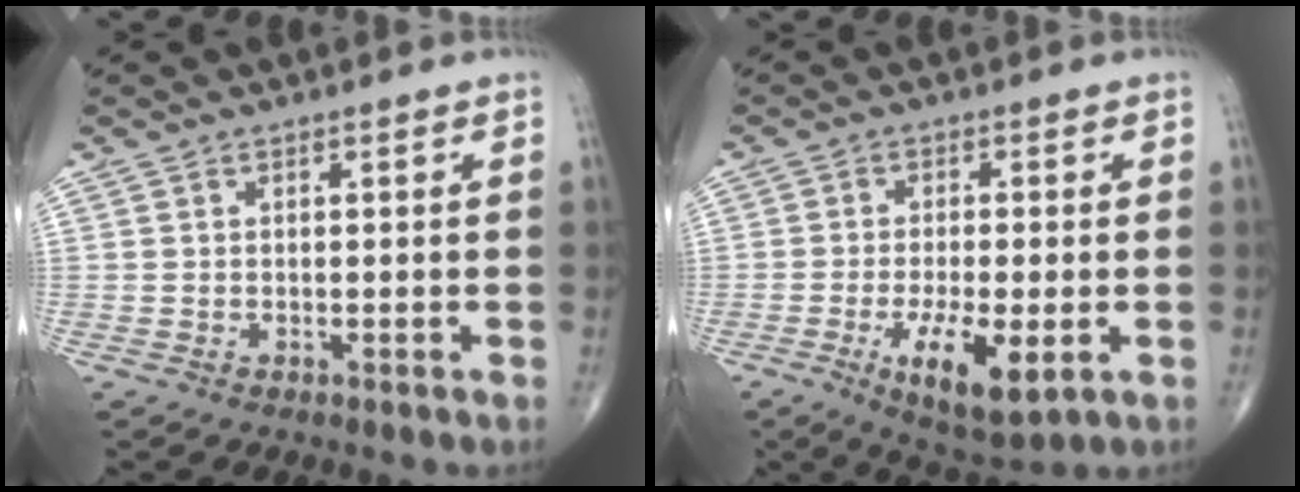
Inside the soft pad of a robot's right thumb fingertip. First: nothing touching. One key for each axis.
{"total": 10.2, "fx": -3.3, "fy": 3.2, "fz": 9.0, "tx": -0.149, "ty": -0.014, "tz": -0.051}